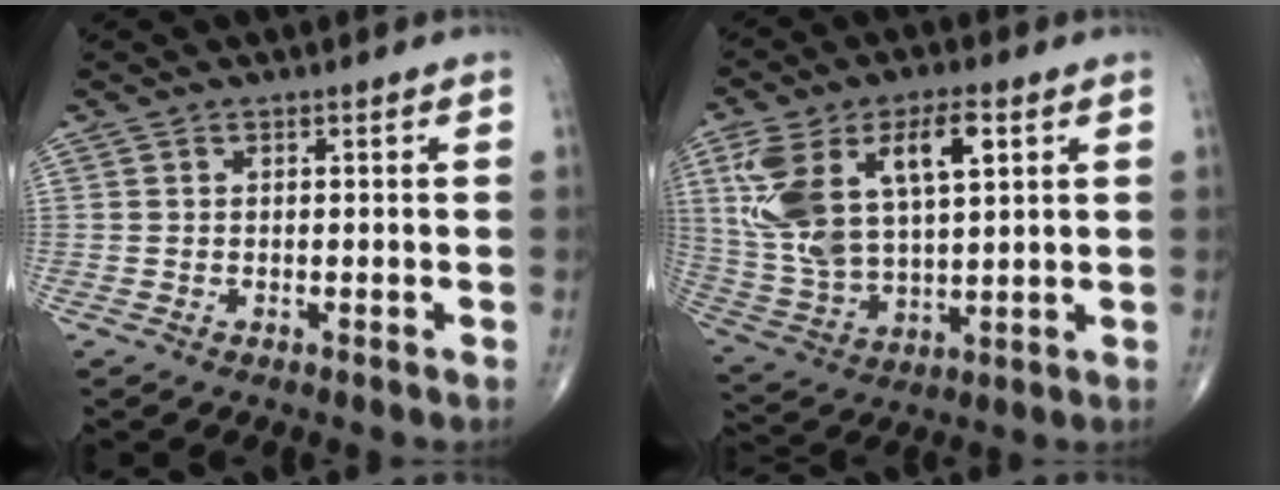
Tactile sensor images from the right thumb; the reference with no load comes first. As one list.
[{"total": 18.8, "force": [6.2, 9.1, 15.2], "torque": [-0.290, -0.002, 0.121]}]